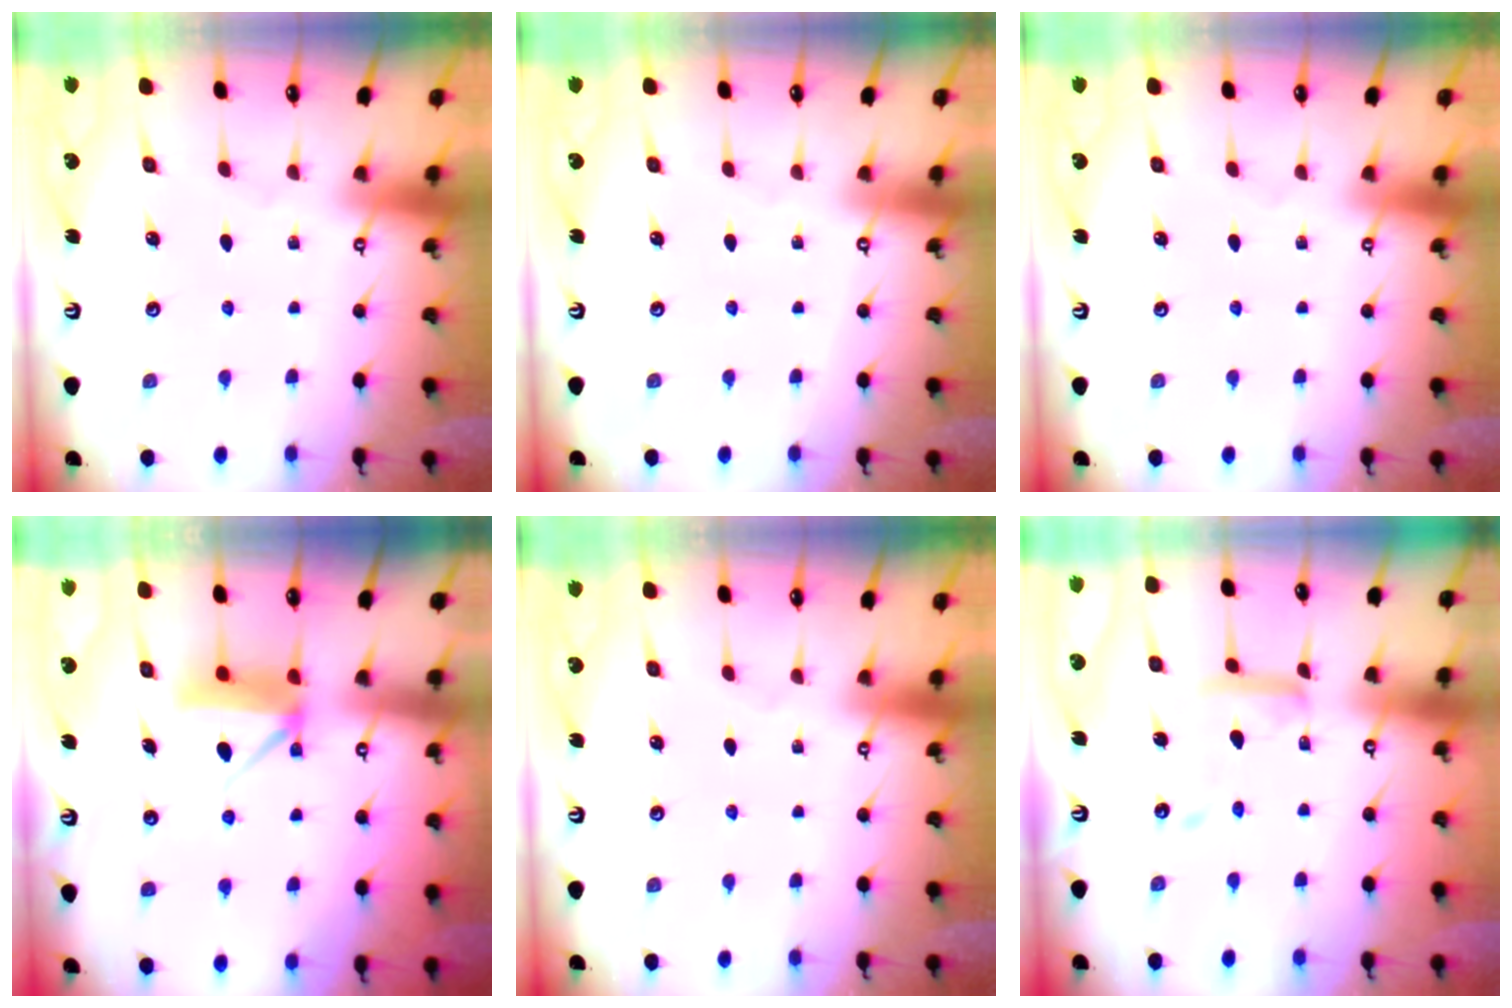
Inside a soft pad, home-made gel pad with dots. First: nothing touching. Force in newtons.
{"total": 0.0}
{"total": 0.0}
{"total": 8.5, "press": 8.5, "slide": 0.8}
{"total": 0.0}
{"total": 13.0, "press": 12.9, "slide": 1.1}